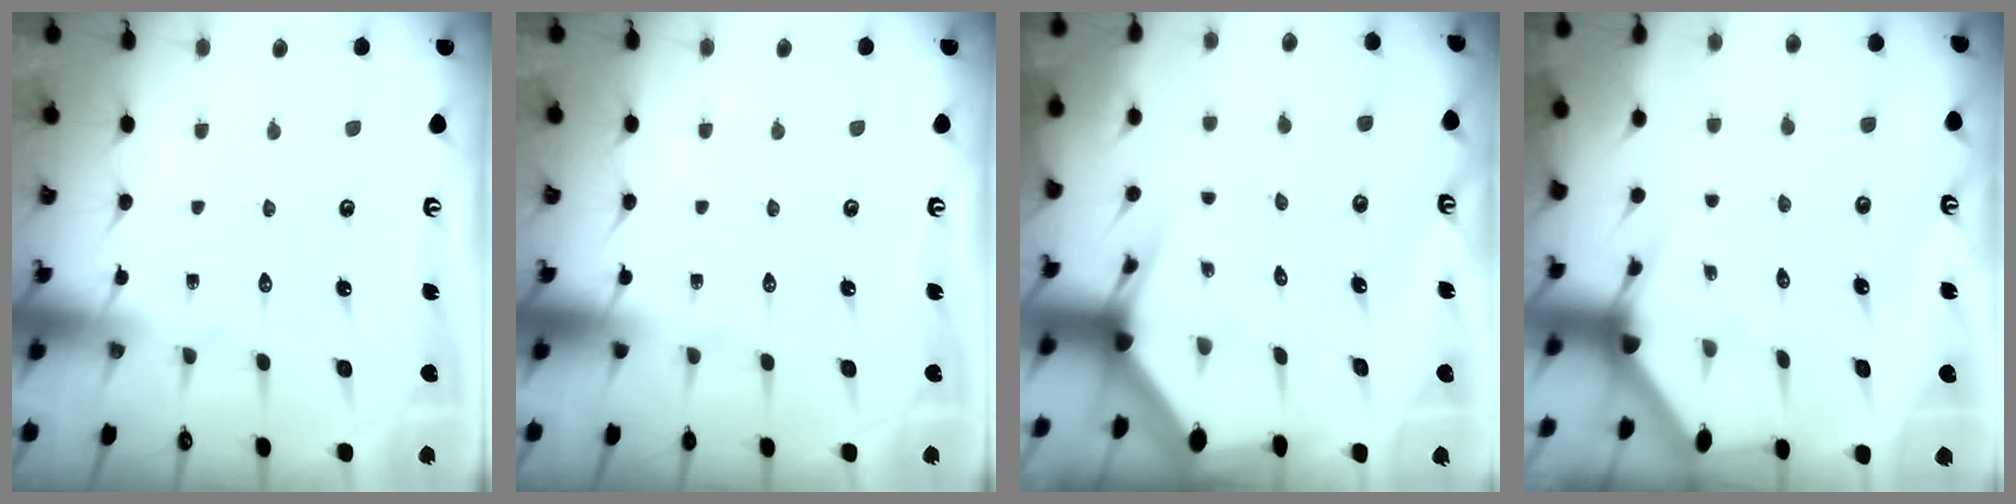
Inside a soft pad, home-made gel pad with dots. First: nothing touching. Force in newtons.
{"total": 0.0}
{"total": 3.8, "press": 3.8, "slide": 0.5}
{"total": 2.6, "press": 2.6, "slide": 0.1}